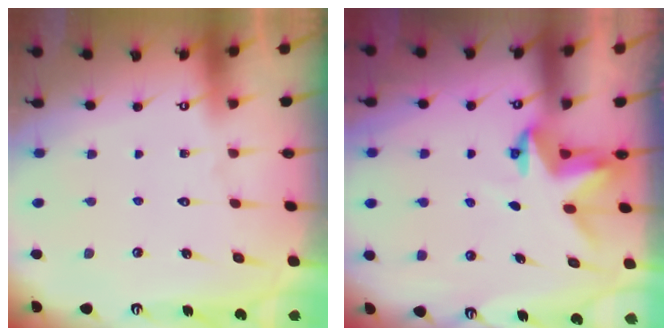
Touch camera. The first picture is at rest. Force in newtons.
{"total": 3.4, "press": 3.4, "slide": 0.2}